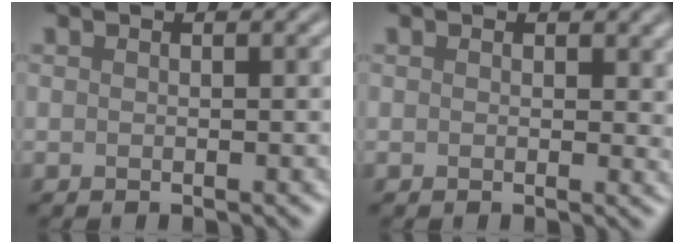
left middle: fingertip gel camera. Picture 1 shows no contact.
{"total": 1.4, "force": [0.6, 0.9, 0.9], "torque": [-0.006, -0.003, 0.004]}